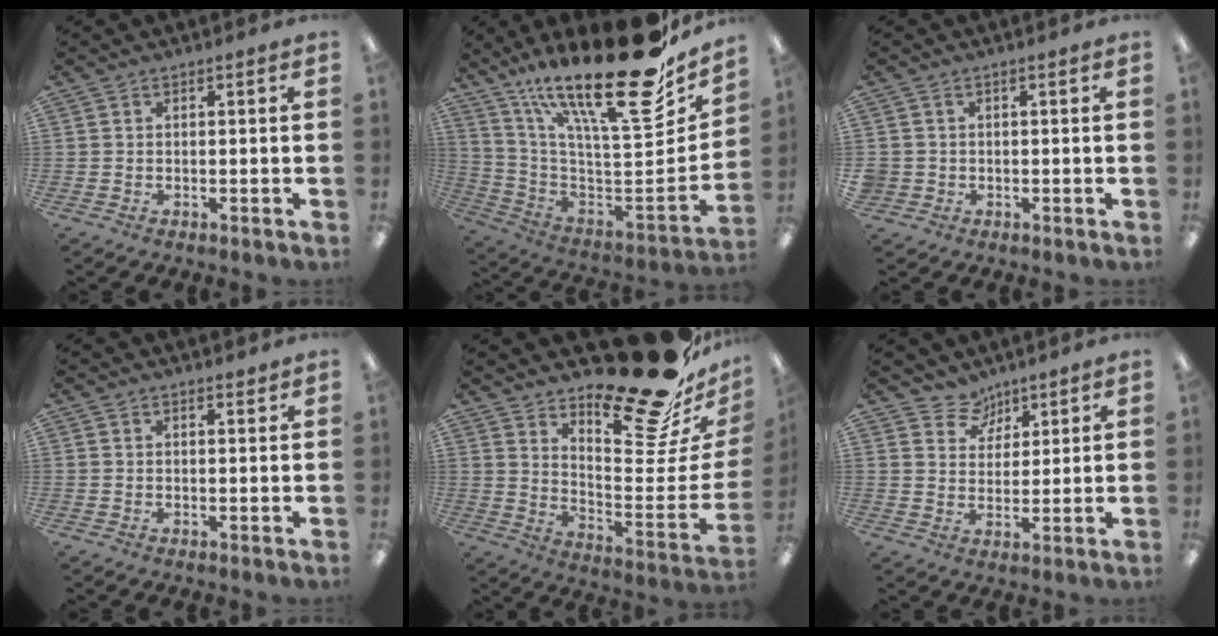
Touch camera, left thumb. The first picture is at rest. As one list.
[{"total": 29.0, "force": [19.9, 7.1, 19.9], "torque": [-0.287, -0.153, 0.328]}, {"total": 1.8, "force": [0.0, 1.8, 0.1], "torque": [-0.004, 0.002, -0.002]}, {"total": 1.2, "force": [1.1, 0.3, 0.4], "torque": [-0.001, -0.005, 0.019]}, {"total": 25.1, "force": [20.2, 6.8, 13.4], "torque": [-0.147, -0.161, 0.325]}, {"total": 6.7, "force": [5.4, 4.0, -0.1], "torque": [0.004, -0.043, 0.099]}]